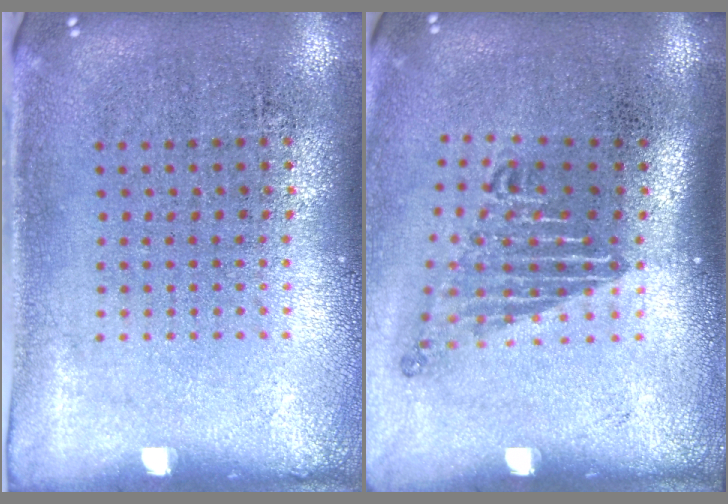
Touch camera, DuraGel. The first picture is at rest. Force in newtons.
{"total": 1.7, "press": 1.2, "slide": 1.3}